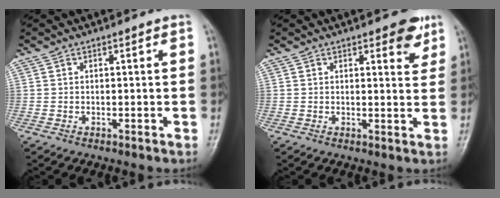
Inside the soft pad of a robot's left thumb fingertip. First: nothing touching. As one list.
[{"total": 4.3, "force": [2.5, 1.8, 2.9], "torque": [-0.023, -0.013, 0.028]}]